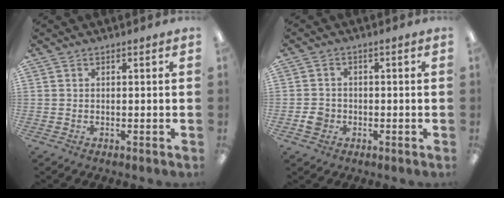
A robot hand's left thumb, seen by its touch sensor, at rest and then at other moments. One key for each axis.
{"total": 3.4, "fx": -1.1, "fy": 2.9, "fz": 1.4, "tx": -0.021, "ty": 0.005, "tz": -0.019}